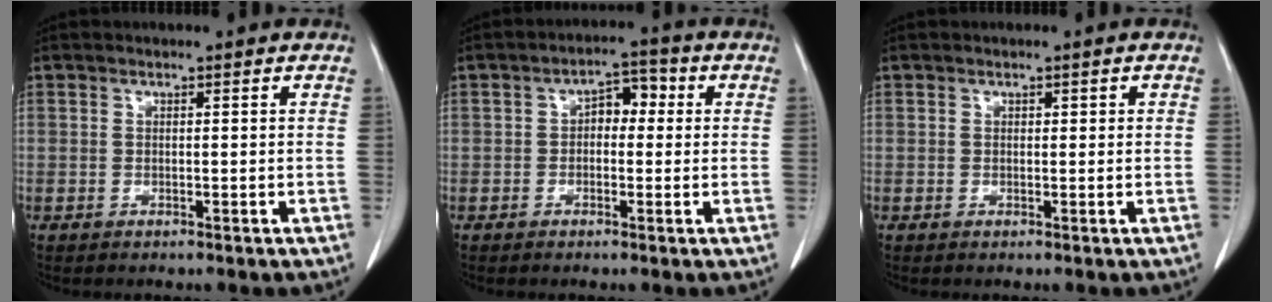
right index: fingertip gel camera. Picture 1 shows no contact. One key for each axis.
{"total": 4.5, "fx": 0.4, "fy": 2.6, "fz": 3.6, "tx": -0.050, "ty": 0.025, "tz": 0.001}
{"total": 0.8, "fx": 0.2, "fy": 0.5, "fz": 0.6, "tx": -0.005, "ty": 0.006, "tz": 0.004}